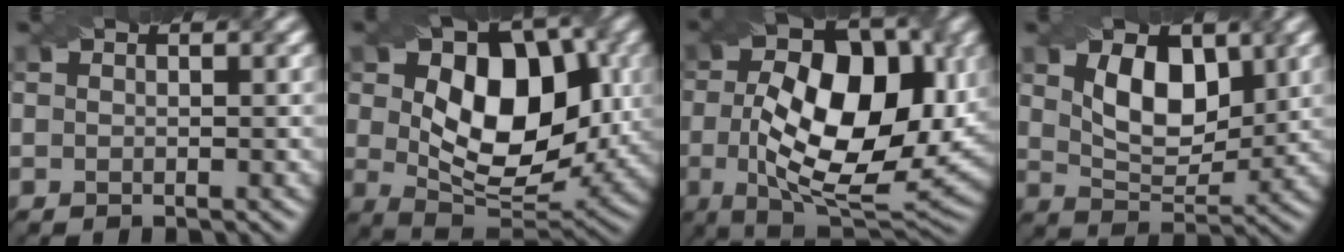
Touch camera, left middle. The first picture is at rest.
{"total": 10.4, "force": [0.6, 6.4, 8.2], "torque": [-0.137, 0.007, 0.019]}
{"total": 11.9, "force": [-0.9, 6.1, 10.2], "torque": [-0.161, 0.009, -0.008]}
{"total": 4.4, "force": [0.7, 2.7, 3.5], "torque": [-0.074, 0.006, 0.024]}